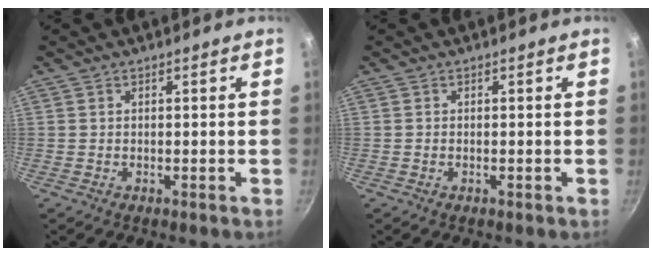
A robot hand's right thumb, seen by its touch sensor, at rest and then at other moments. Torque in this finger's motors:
{"motor_torque": [-0.03, -0.16, -0.16, -0.02, -0.01]}